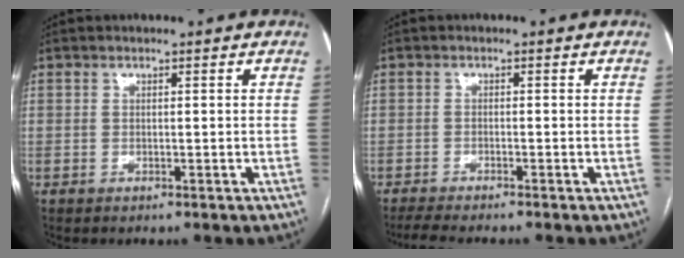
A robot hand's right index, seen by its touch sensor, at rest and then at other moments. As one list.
[{"total": 3.9, "force": [-3.5, 0.2, 1.8], "torque": [-0.029, -0.011, -0.057]}]